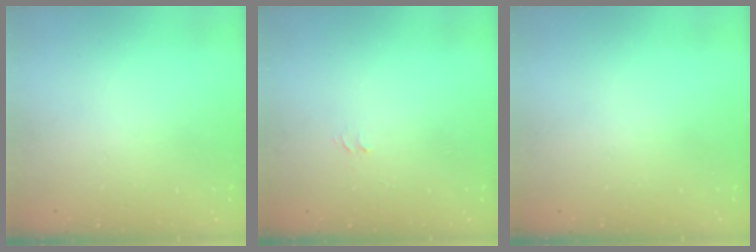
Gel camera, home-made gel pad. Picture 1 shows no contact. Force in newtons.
{"total": 3.5, "press": 3.5, "slide": 0.3}
{"total": 0.0}